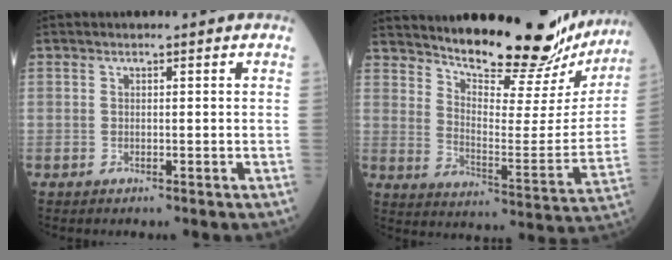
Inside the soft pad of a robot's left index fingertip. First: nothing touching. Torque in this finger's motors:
{"motor_torque": [0.40, -0.61, 0.58, 0.11]}